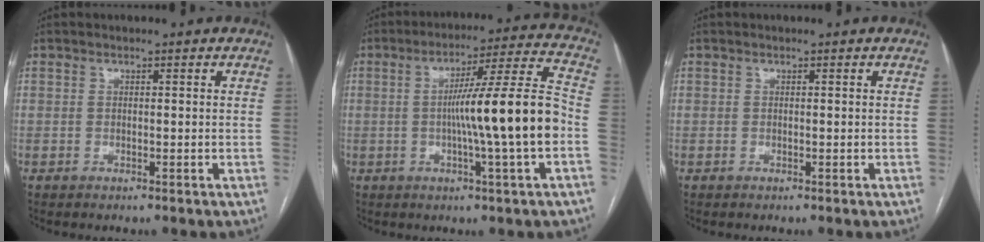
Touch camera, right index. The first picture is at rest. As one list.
[{"total": 14.3, "force": [-2.2, -1.1, 14.1], "torque": [-0.220, 0.008, -0.040]}, {"total": 0.0}]